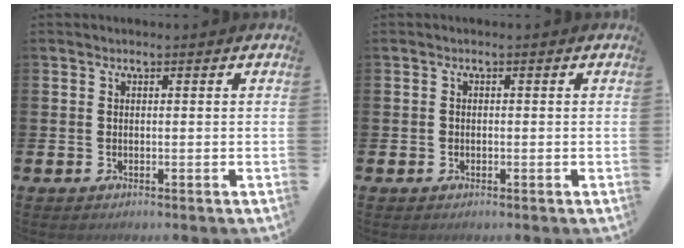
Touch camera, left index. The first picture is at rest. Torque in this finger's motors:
{"motor_torque": [0.04, 0.02, -0.01, -0.01]}